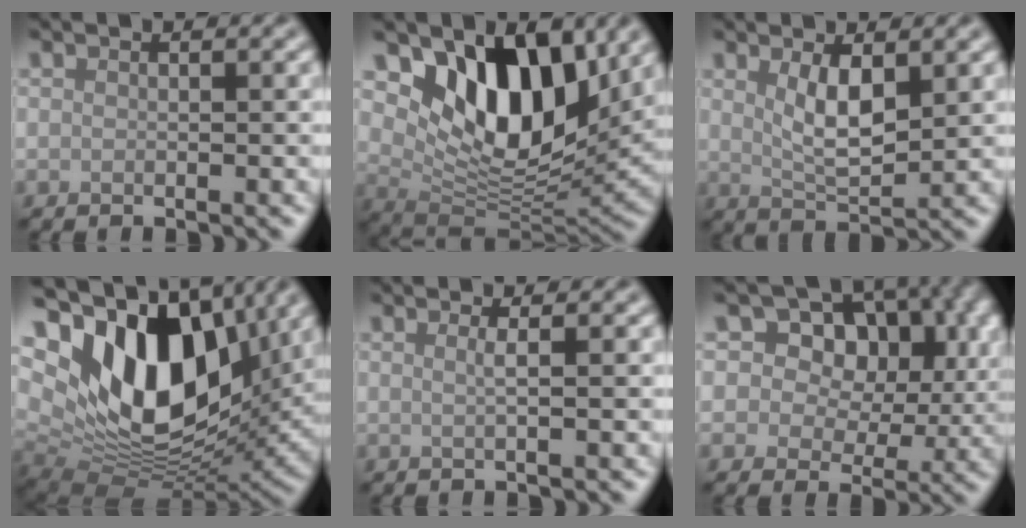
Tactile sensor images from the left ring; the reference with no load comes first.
{"total": 9.6, "force": [4.6, 5.4, 6.5], "torque": [-0.109, -0.023, 0.076]}
{"total": 3.6, "force": [1.3, 1.3, 3.1], "torque": [-0.065, -0.008, 0.028]}
{"total": 16.8, "force": [5.5, 9.8, 12.4], "torque": [-0.217, 0.004, 0.099]}
{"total": 1.2, "force": [0.1, 0.4, 1.1], "torque": [-0.015, 0.000, -0.008]}
{"total": 9.8, "force": [4.5, 6.5, 5.9], "torque": [-0.075, 0.023, 0.038]}